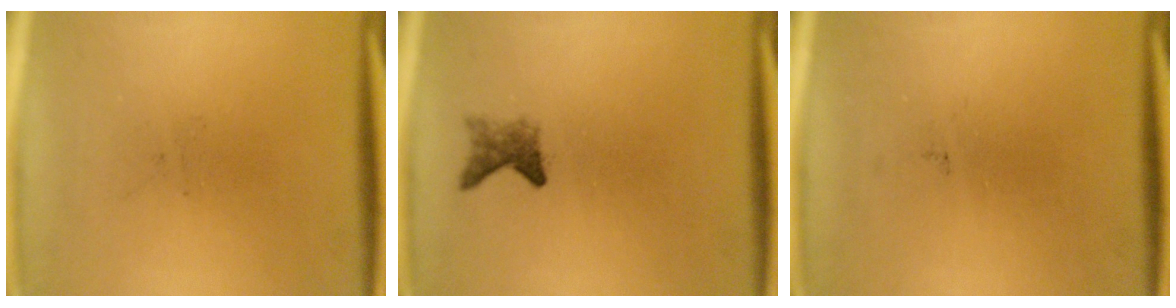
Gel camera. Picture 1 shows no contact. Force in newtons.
{"total": 2.1}
{"total": 0.0}